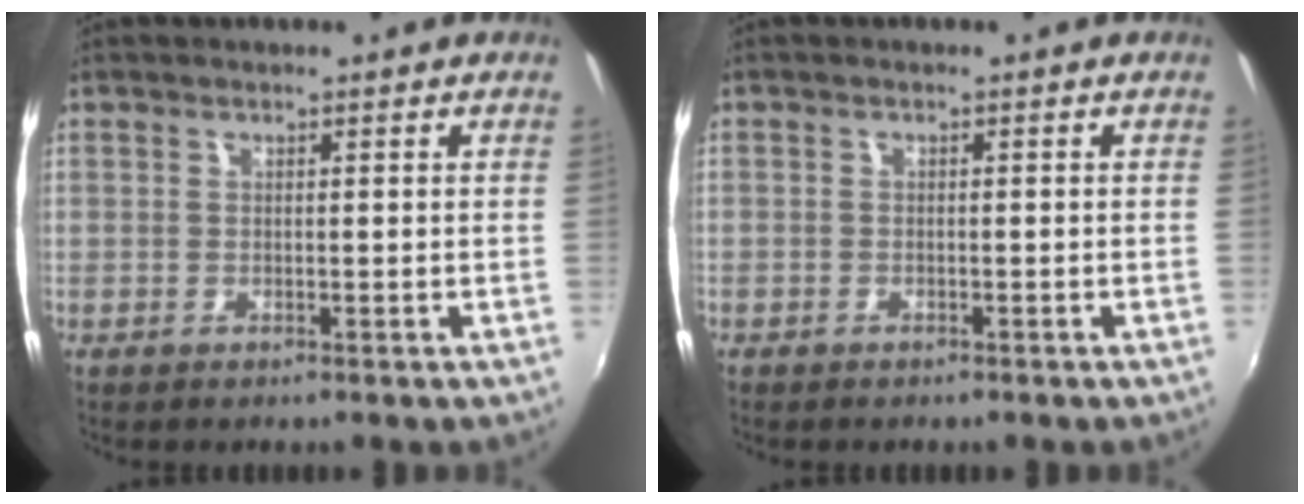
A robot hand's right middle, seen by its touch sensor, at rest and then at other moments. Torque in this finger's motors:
{"motor_torque": [1.07, -1.06, -0.08, -0.21]}